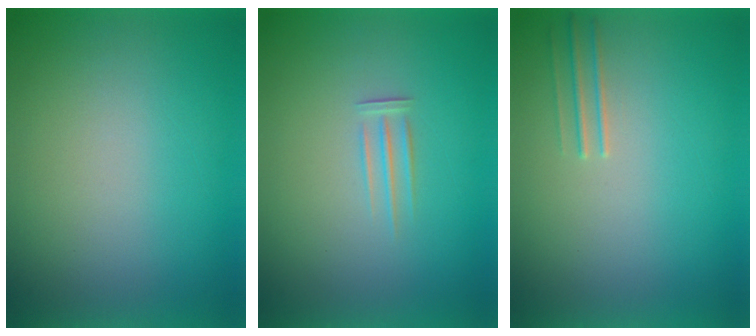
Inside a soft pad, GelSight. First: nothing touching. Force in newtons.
{"total": 1.7}
{"total": 1.4}